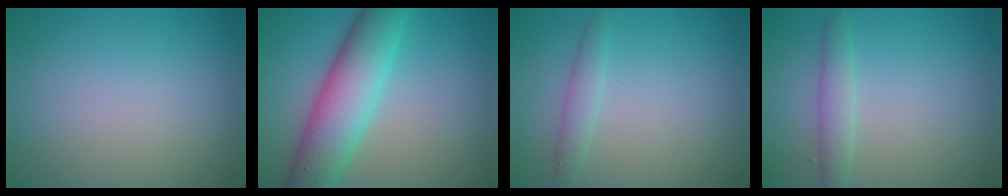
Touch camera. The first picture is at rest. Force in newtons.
{"total": 7.7, "press": 7.7, "slide": 0.2}
{"total": 1.6, "press": 1.6, "slide": 0.1}
{"total": 2.0, "press": 2.0, "slide": 0.2}